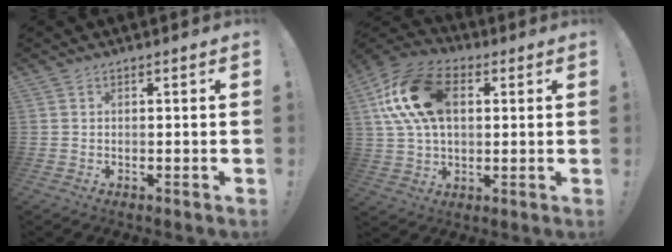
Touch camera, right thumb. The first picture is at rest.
{"total": 20.0, "force": [4.8, 12.8, 14.6], "torque": [-0.256, 0.006, 0.089]}